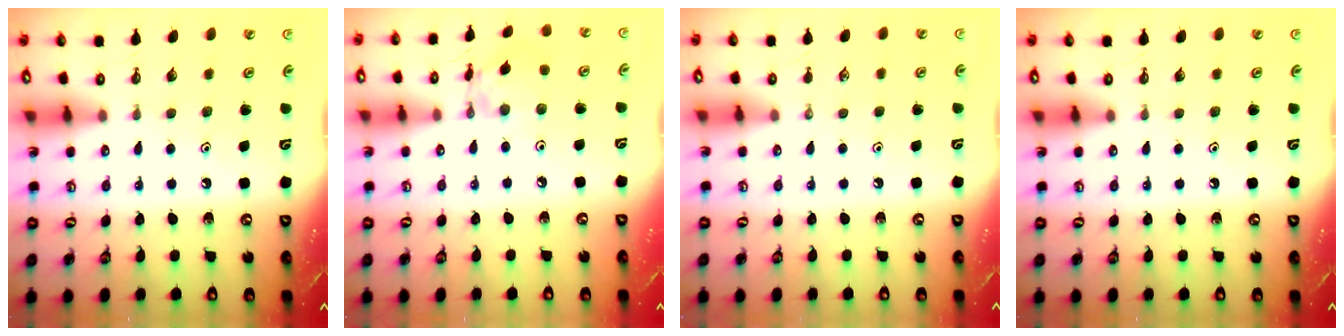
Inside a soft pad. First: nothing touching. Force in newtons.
{"total": 9.2, "press": 9.2, "slide": 0.6}
{"total": 0.0}
{"total": 0.0}